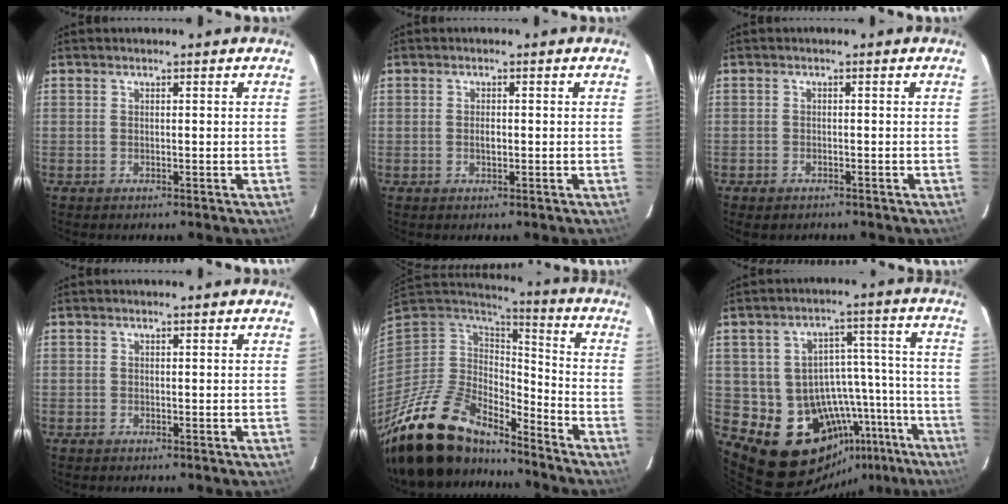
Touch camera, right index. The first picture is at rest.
{"total": 1.2, "force": [-0.2, 0.7, 1.0], "torque": [-0.017, 0.000, -0.003]}
{"total": 2.0, "force": [-1.4, 1.2, 0.7], "torque": [-0.017, -0.002, -0.022]}
{"total": 0.0}
{"total": 22.1, "force": [-18.1, 7.6, 10.0], "torque": [-0.206, -0.025, -0.321]}
{"total": 16.7, "force": [-10.8, 10.9, 6.6], "torque": [-0.091, 0.052, -0.135]}